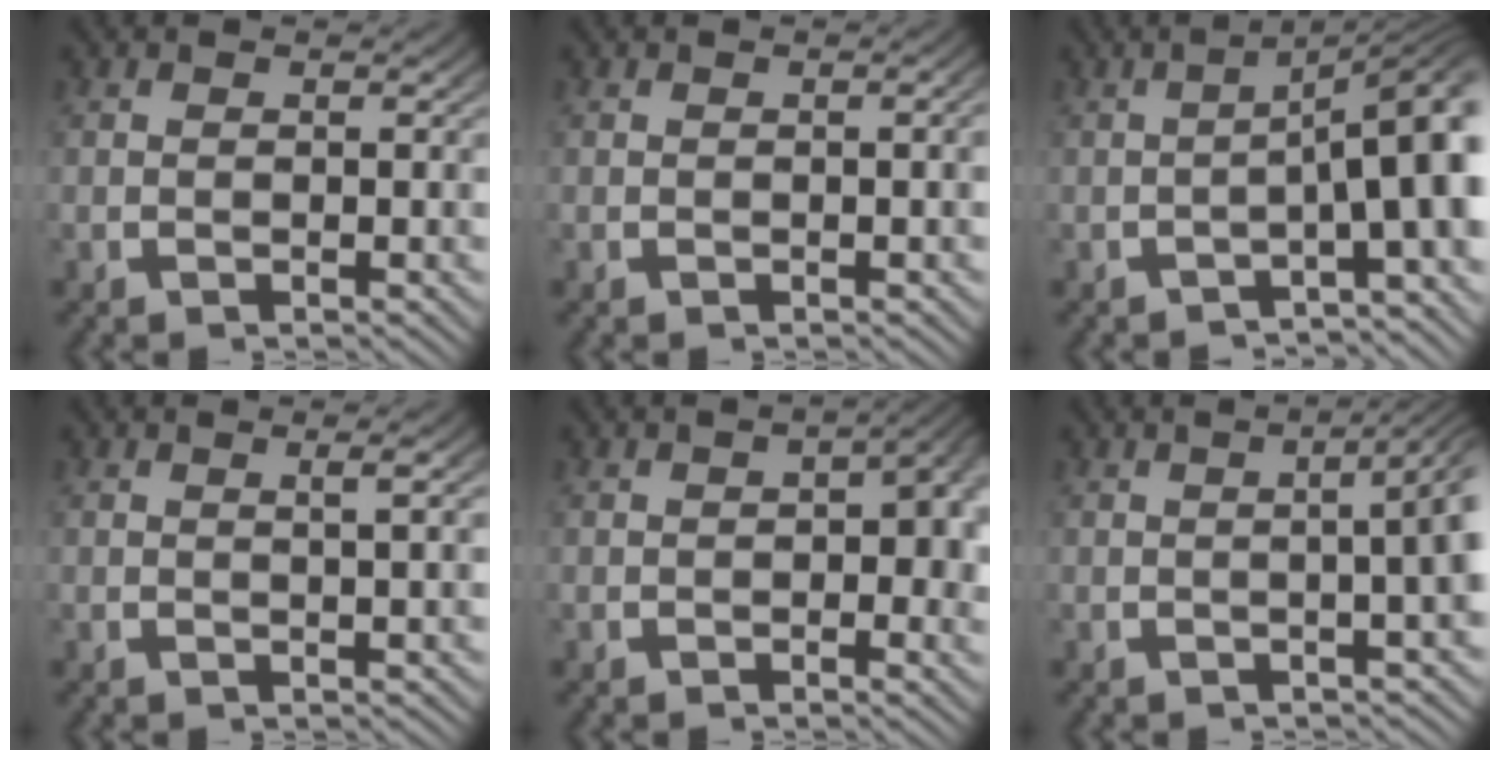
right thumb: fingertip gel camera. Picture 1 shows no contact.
{"total": 0.8, "force": [-0.2, 0.1, 0.8], "torque": [-0.010, 0.002, -0.001]}
{"total": 8.0, "force": [-1.4, 3.0, 7.3], "torque": [-0.101, -0.006, -0.014]}
{"total": 1.3, "force": [0.5, -0.1, 1.2], "torque": [-0.017, 0.003, 0.009]}
{"total": 4.6, "force": [-0.1, 2.4, 3.9], "torque": [-0.051, -0.008, 0.001]}
{"total": 5.2, "force": [1.0, 1.8, 4.8], "torque": [-0.050, 0.019, 0.005]}